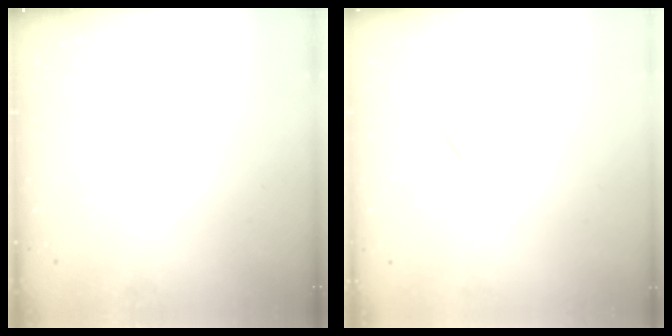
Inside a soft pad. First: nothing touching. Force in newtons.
{"total": 1.5, "press": 1.3, "slide": 0.7}